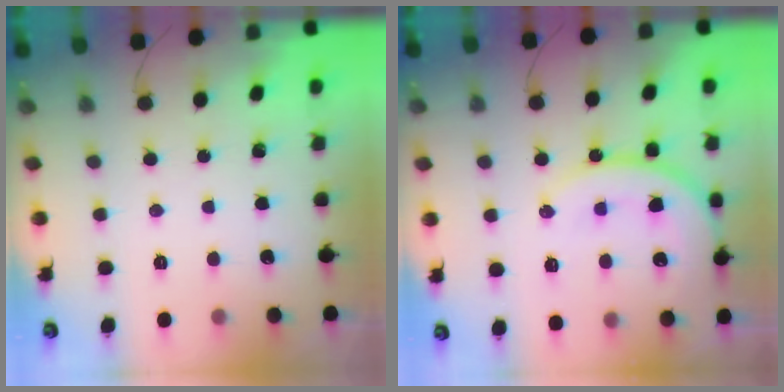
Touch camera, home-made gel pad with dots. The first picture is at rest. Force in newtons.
{"total": 15.6, "press": 15.5, "slide": 1.7}